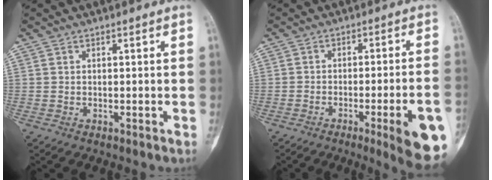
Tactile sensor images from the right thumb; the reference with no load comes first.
{"total": 13.1, "force": [-5.4, 1.7, 11.8], "torque": [-0.133, 0.015, -0.064]}